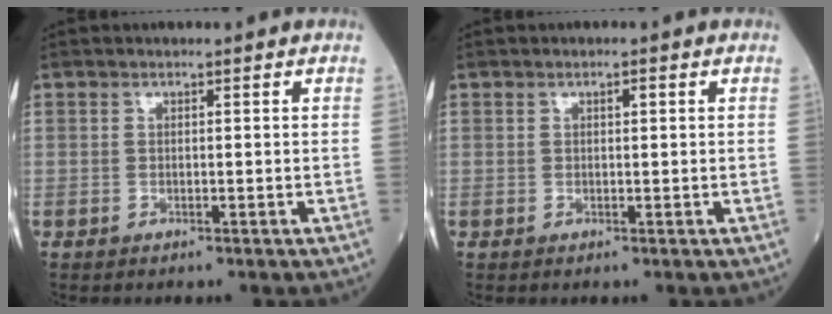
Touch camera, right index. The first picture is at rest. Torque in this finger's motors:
{"motor_torque": [0.23, 0.10, 0.11, 0.02]}